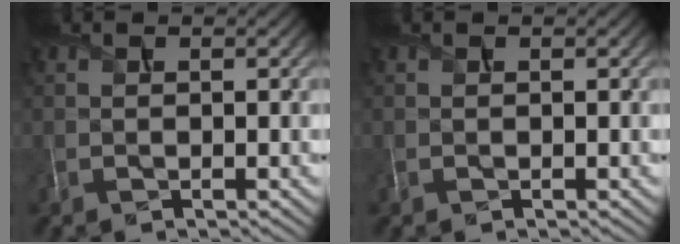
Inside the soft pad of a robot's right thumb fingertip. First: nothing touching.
{"total": 0.0}